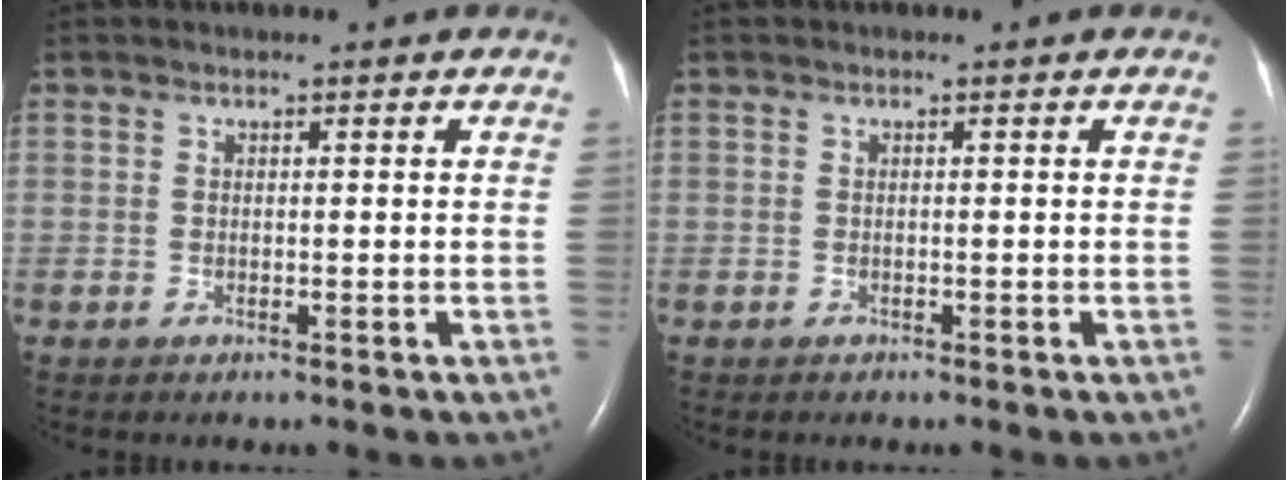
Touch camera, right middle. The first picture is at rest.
{"total": 0.0}